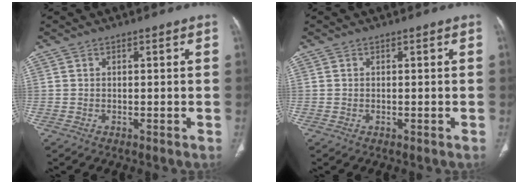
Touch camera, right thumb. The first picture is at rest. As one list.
[{"total": 0.0}]